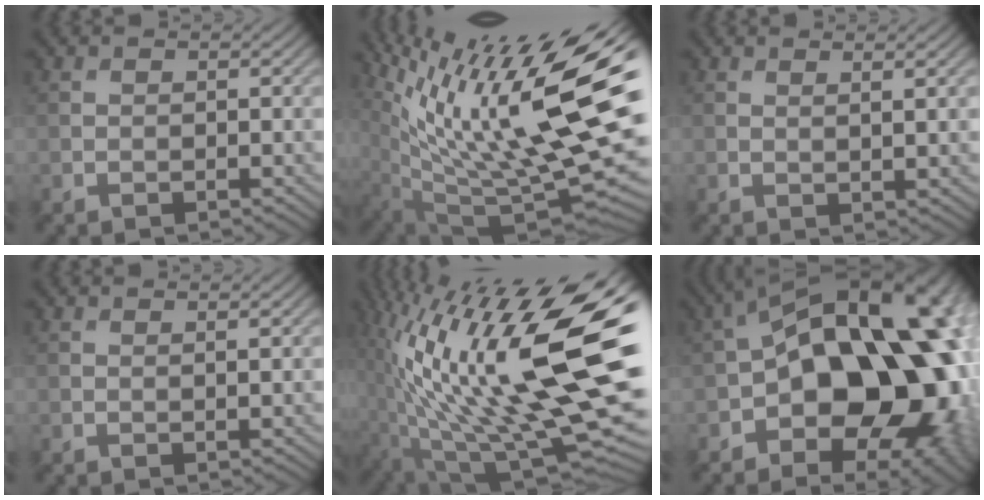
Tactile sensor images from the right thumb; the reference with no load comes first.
{"total": 19.0, "force": [7.5, 5.6, 16.5], "torque": [-0.274, 0.015, 0.147]}
{"total": 2.4, "force": [1.1, 0.5, 2.1], "torque": [-0.030, 0.004, 0.020]}
{"total": 1.5, "force": [0.6, 0.4, 1.3], "torque": [-0.015, 0.003, 0.010]}
{"total": 19.5, "force": [2.8, 6.9, 18.0], "torque": [-0.329, 0.002, 0.053]}
{"total": 21.2, "force": [-1.5, 12.9, 16.8], "torque": [-0.244, -0.024, -0.015]}